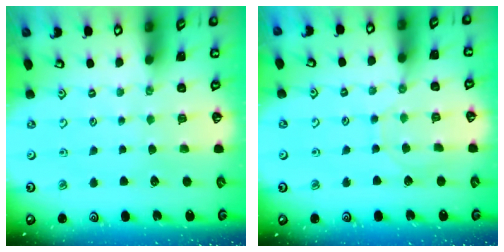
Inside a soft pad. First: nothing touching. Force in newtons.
{"total": 6.5, "press": 6.5, "slide": 0.6}